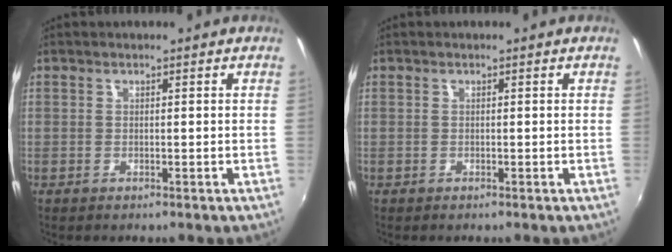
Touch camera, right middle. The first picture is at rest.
{"total": 0.0}